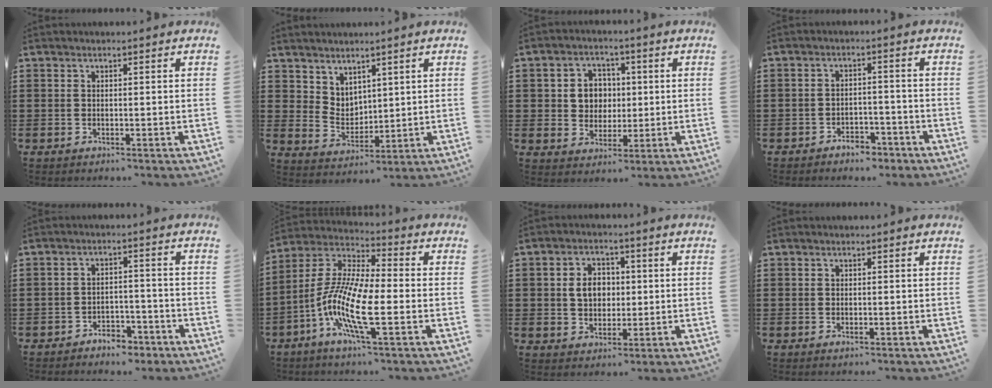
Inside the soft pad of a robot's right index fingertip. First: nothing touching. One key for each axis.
{"total": 4.1, "fx": 3.5, "fy": 2.2, "fz": 0.2, "tx": -0.019, "ty": -0.005, "tz": 0.068}
{"total": 5.7, "fx": 0.6, "fy": 5.2, "fz": 2.1, "tx": -0.055, "ty": 0.015, "tz": 0.006}
{"total": 3.3, "fx": -3.1, "fy": 1.0, "fz": 0.6, "tx": -0.013, "ty": 0.005, "tz": -0.062}
{"total": 3.4, "fx": -3.2, "fy": 1.2, "fz": 0.6, "tx": -0.013, "ty": 0.008, "tz": -0.065}
{"total": 12.4, "fx": -4.2, "fy": 2.7, "fz": 11.4, "tx": -0.259, "ty": -0.016, "tz": -0.088}
{"total": 5.2, "fx": 0.3, "fy": 4.1, "fz": 3.2, "tx": -0.066, "ty": 0.013, "tz": -0.001}
{"total": 0.0}